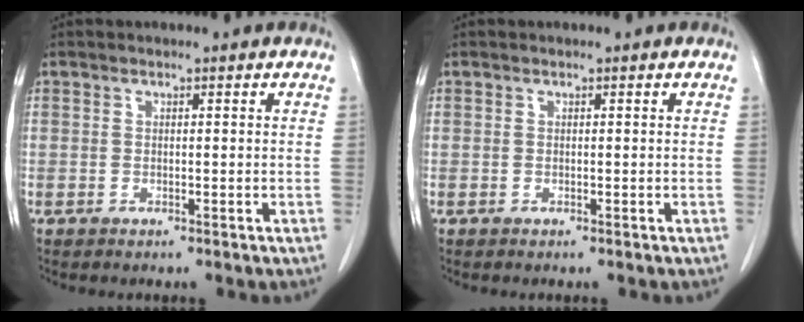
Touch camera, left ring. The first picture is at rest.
{"total": 0.0}